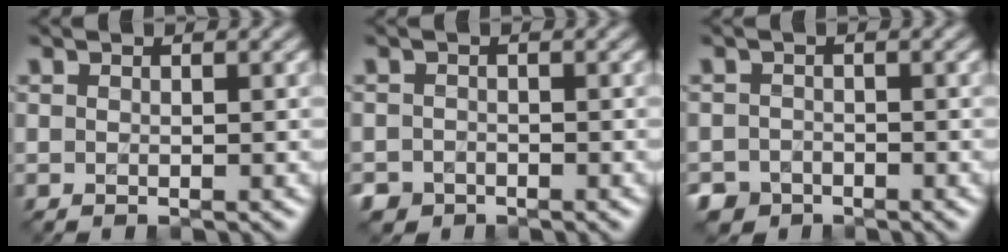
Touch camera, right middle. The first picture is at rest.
{"total": 1.7, "force": [-1.0, 1.3, 0.0], "torque": [0.005, -0.009, -0.017]}
{"total": 2.7, "force": [-1.9, 2.0, 0.1], "torque": [0.006, -0.001, -0.031]}